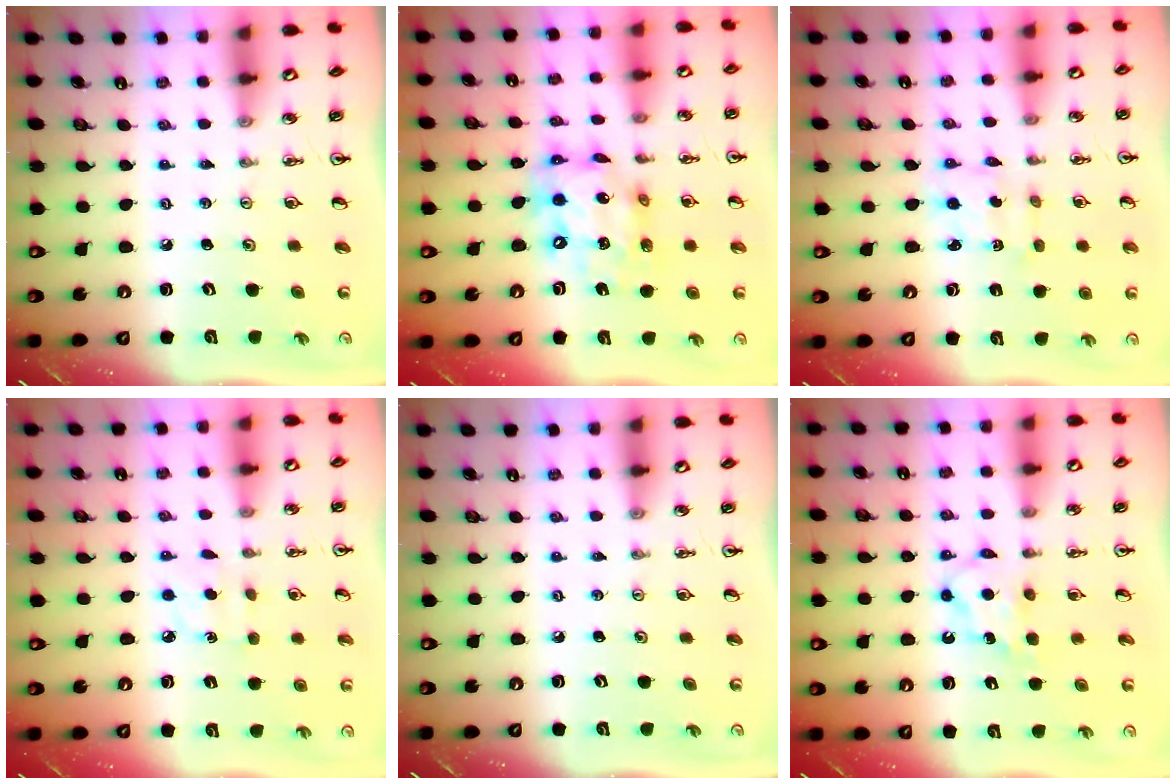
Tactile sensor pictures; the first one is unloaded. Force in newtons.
{"total": 13.6, "press": 13.6, "slide": 0.9}
{"total": 2.1, "press": 2.0, "slide": 0.8}
{"total": 4.2, "press": 4.1, "slide": 0.3}
{"total": 0.0}
{"total": 6.4, "press": 6.4, "slide": 0.3}